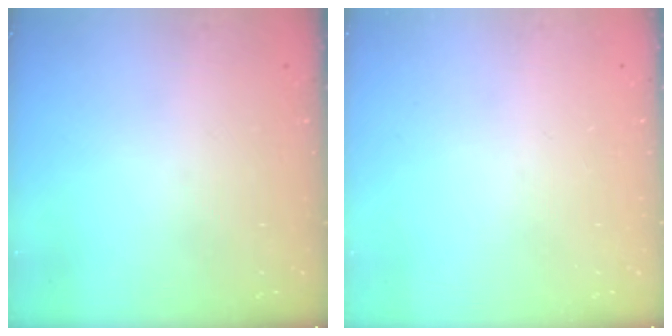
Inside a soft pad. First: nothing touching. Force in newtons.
{"total": 0.0}